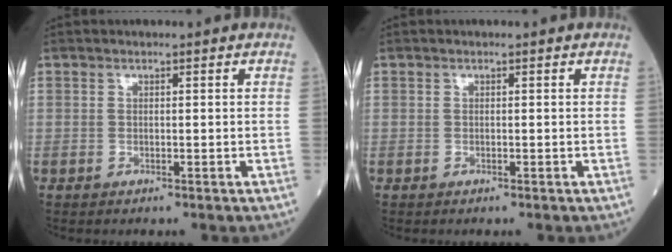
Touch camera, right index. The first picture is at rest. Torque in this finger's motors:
{"motor_torque": [0.01, 0.01, 0.00, -0.01]}